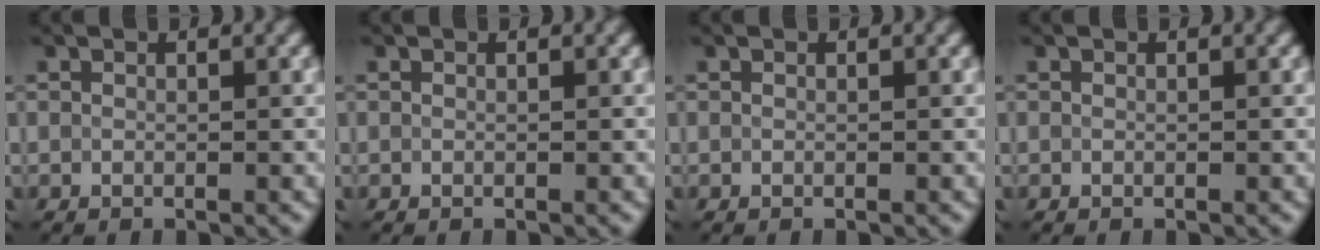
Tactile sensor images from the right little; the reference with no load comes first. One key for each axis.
{"total": 0.0}
{"total": 0.0}
{"total": 0.0}